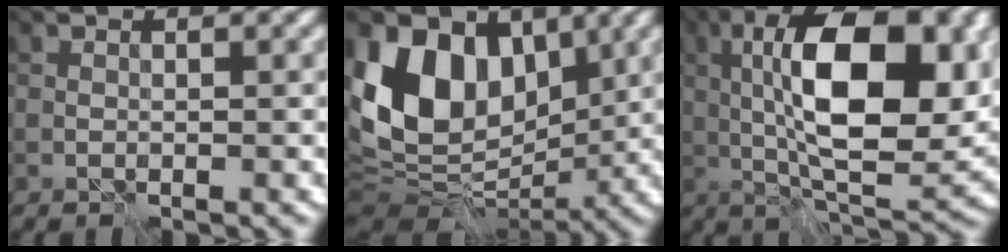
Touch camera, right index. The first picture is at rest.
{"total": 12.8, "force": [3.0, 9.1, 8.5], "torque": [-0.159, 0.015, 0.042]}
{"total": 13.8, "force": [1.8, 5.8, 12.4], "torque": [-0.188, 0.007, 0.025]}